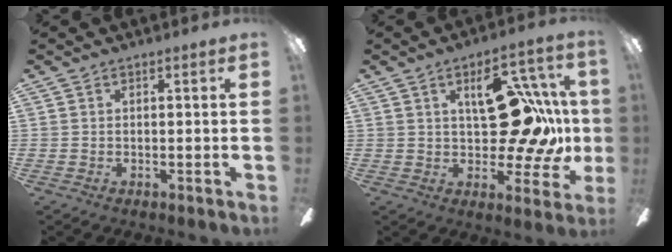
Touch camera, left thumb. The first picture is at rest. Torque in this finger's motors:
{"motor_torque": [0.14, 0.15, 0.17, -0.17, 0.14]}